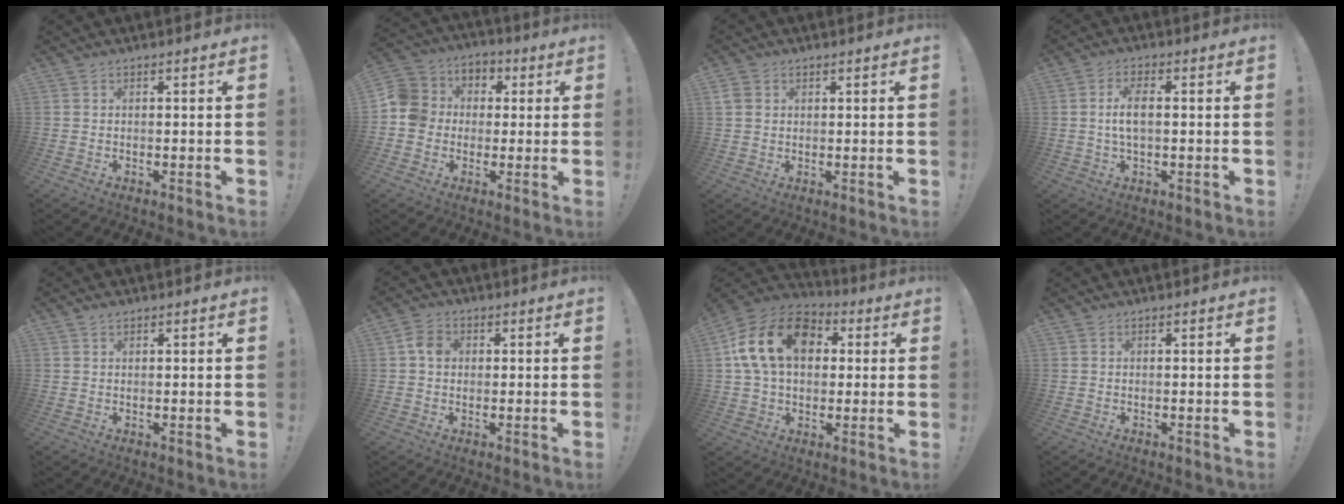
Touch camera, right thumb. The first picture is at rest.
{"total": 9.9, "force": [-1.5, 9.4, 3.0], "torque": [-0.044, 0.020, -0.020]}
{"total": 3.1, "force": [1.4, 2.5, 1.2], "torque": [-0.024, 0.002, 0.028]}
{"total": 6.0, "force": [0.1, 2.4, 5.5], "torque": [-0.107, 0.008, 0.002]}
{"total": 0.8, "force": [0.6, 0.3, 0.5], "torque": [-0.009, 0.000, 0.012]}
{"total": 4.6, "force": [0.5, 3.6, 2.9], "torque": [-0.048, 0.011, 0.011]}
{"total": 20.1, "force": [5.5, 14.2, 13.1], "torque": [-0.218, 0.007, 0.102]}
{"total": 0.0}